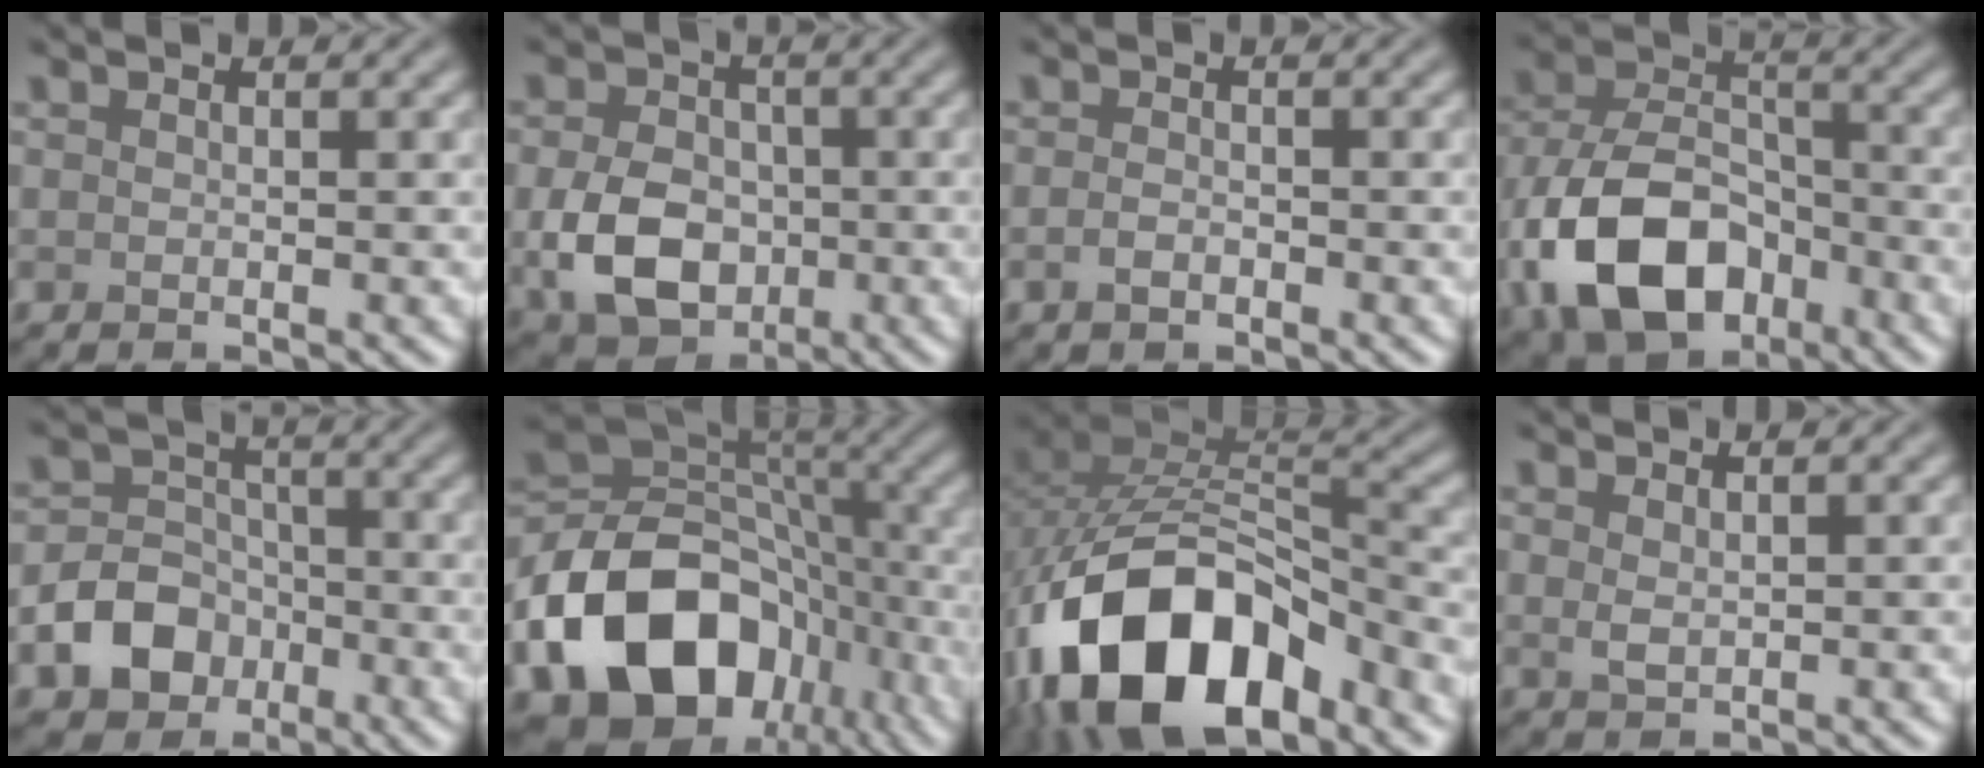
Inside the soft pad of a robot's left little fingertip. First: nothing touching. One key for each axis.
{"total": 7.2, "fx": -1.5, "fy": 5.3, "fz": 4.5, "tx": -0.095, "ty": -0.011, "tz": -0.032}
{"total": 1.1, "fx": -0.6, "fy": 0.5, "fz": 0.8, "tx": -0.019, "ty": -0.001, "tz": -0.012}
{"total": 11.7, "fx": -5.3, "fy": 7.2, "fz": 7.6, "tx": -0.156, "ty": -0.003, "tz": -0.106}
{"total": 6.0, "fx": -2.8, "fy": 4.7, "fz": 2.6, "tx": -0.026, "ty": -0.003, "tz": -0.066}
{"total": 17.1, "fx": -7.8, "fy": 12.4, "fz": 8.9, "tx": -0.172, "ty": -0.005, "tz": -0.134}
{"total": 14.4, "fx": -7.2, "fy": 7.5, "fz": 9.9, "tx": -0.180, "ty": -0.009, "tz": -0.135}
{"total": 1.3, "fx": 0.7, "fy": 0.5, "fz": 0.9, "tx": -0.021, "ty": -0.002, "tz": 0.017}